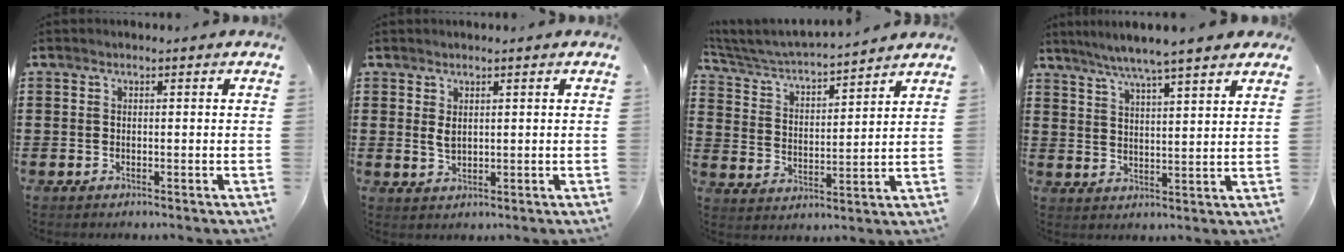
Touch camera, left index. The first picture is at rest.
{"total": 2.0, "force": [1.0, 1.0, 1.4], "torque": [-0.031, 0.003, 0.017]}
{"total": 3.9, "force": [3.8, 0.1, 1.0], "torque": [-0.040, -0.034, 0.056]}
{"total": 5.7, "force": [4.9, -0.5, 2.8], "torque": [-0.070, -0.020, 0.084]}